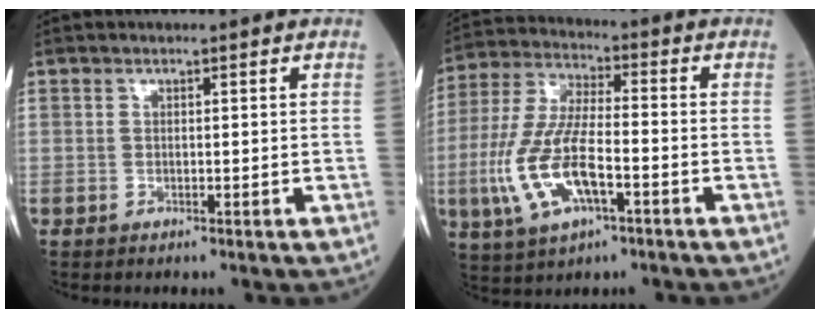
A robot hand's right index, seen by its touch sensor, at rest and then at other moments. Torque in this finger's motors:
{"motor_torque": [1.11, -0.41, 1.01, 0.13]}